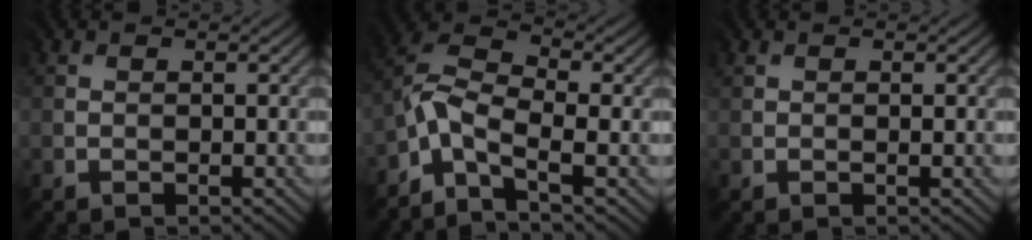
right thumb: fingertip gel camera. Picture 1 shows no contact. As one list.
[{"total": 6.1, "force": [-3.5, 2.6, 4.3], "torque": [-0.086, 0.005, -0.086]}, {"total": 0.0}]